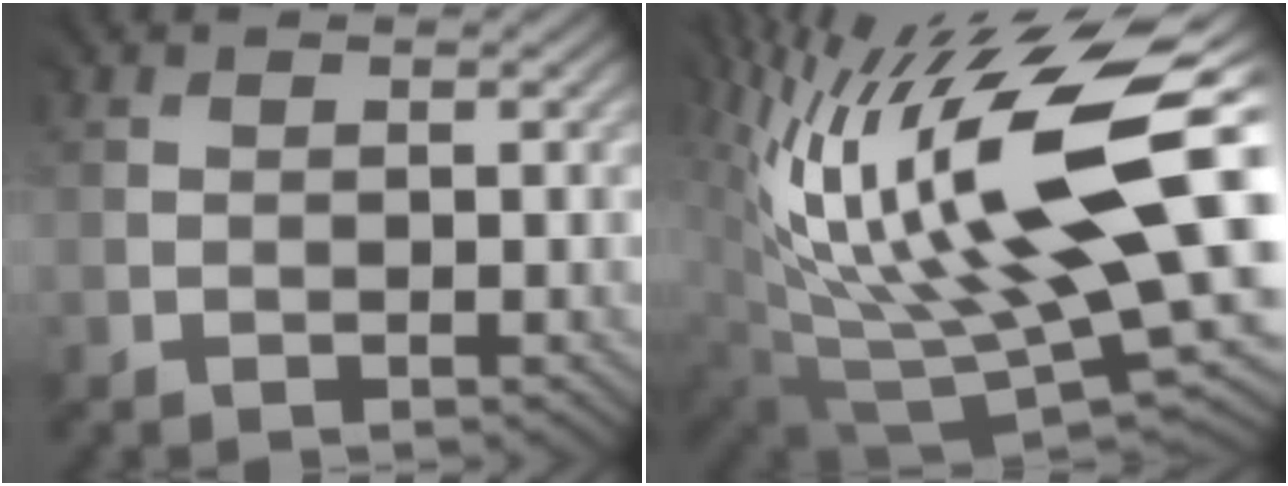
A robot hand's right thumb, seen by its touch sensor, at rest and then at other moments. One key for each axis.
{"total": 18.1, "fx": 6.7, "fy": 6.1, "fz": 15.7, "tx": -0.298, "ty": 0.020, "tz": 0.121}